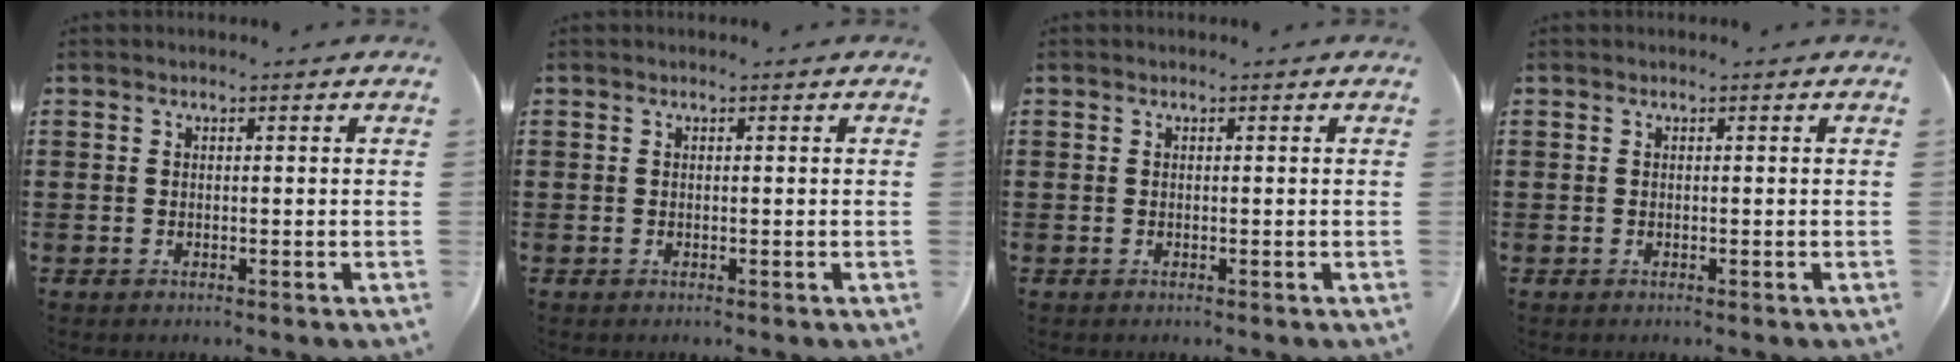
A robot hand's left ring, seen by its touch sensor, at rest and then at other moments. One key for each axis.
{"total": 0.0}
{"total": 0.0}
{"total": 0.0}